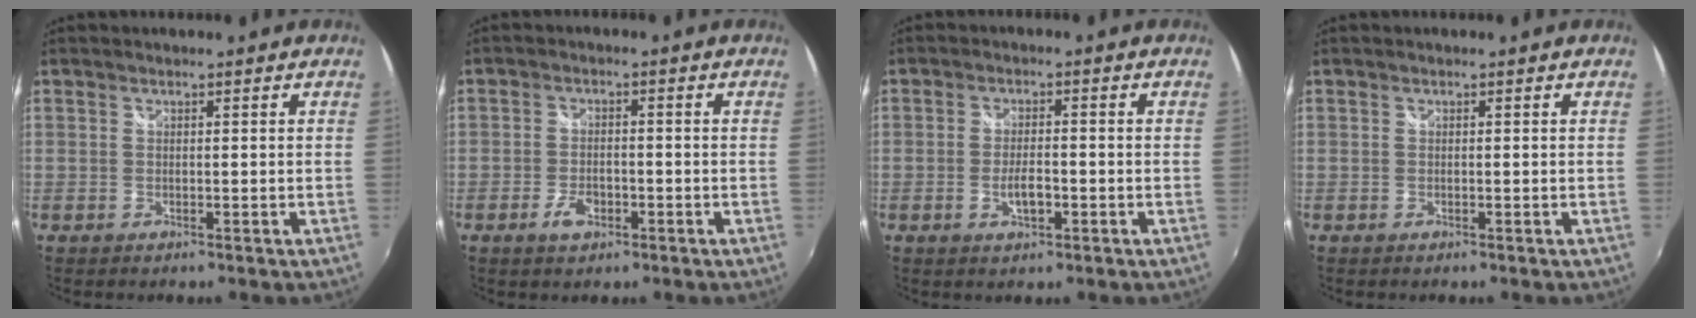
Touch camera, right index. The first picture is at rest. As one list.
[{"total": 4.2, "force": [-2.1, 2.3, 2.8], "torque": [-0.063, -0.002, -0.037]}, {"total": 4.2, "force": [-1.4, 1.7, 3.5], "torque": [-0.069, -0.003, -0.025]}, {"total": 0.0}]